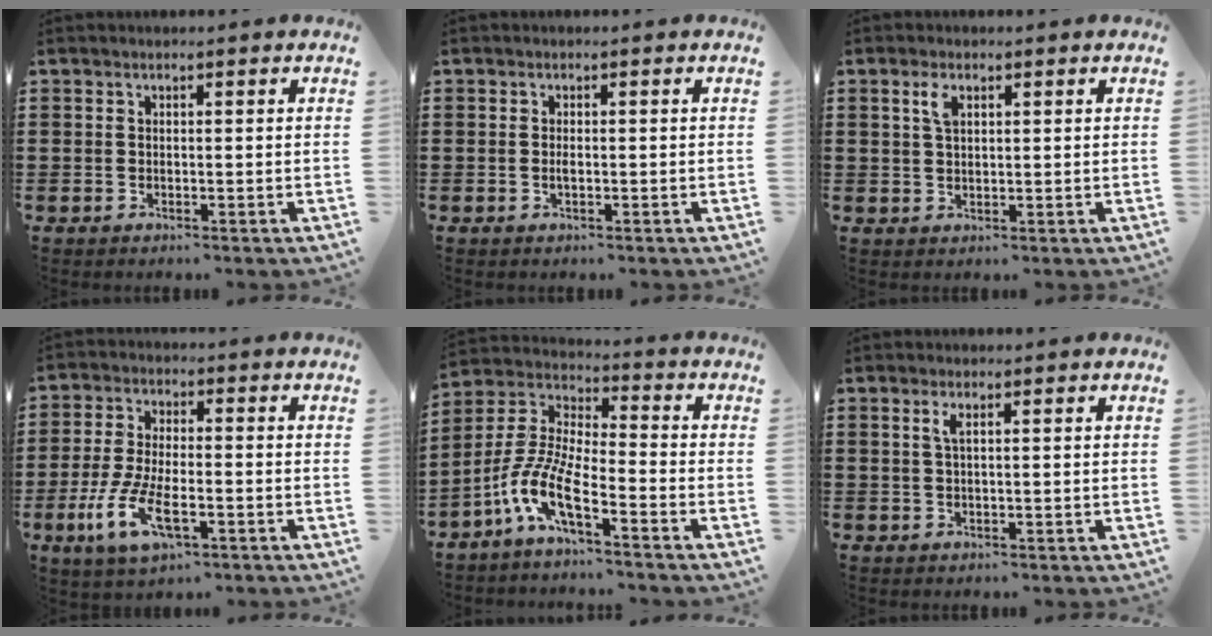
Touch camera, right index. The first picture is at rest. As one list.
[{"total": 0.9, "force": [-0.1, 0.2, 0.9], "torque": [-0.018, -0.004, -0.001]}, {"total": 2.5, "force": [1.1, 1.2, 1.9], "torque": [-0.043, 0.005, 0.019]}, {"total": 8.7, "force": [-3.2, 3.4, 7.4], "torque": [-0.169, -0.014, -0.059]}, {"total": 9.3, "force": [-5.9, 1.9, 7.0], "torque": [-0.188, -0.024, -0.125]}, {"total": 1.5, "force": [0.5, 0.3, 1.4], "torque": [-0.029, 0.003, 0.008]}]